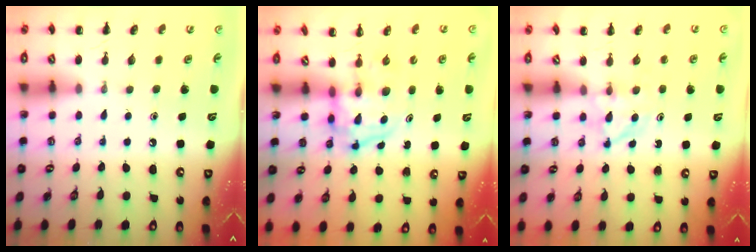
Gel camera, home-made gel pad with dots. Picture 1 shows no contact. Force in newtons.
{"total": 3.7, "press": 3.6, "slide": 0.5}
{"total": 3.5, "press": 3.3, "slide": 1.1}